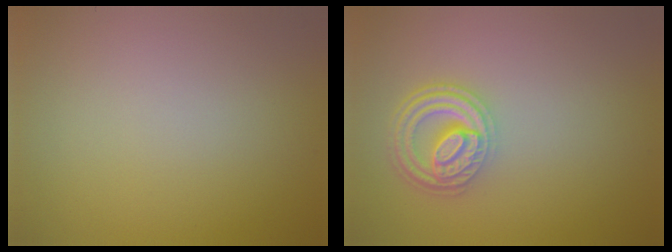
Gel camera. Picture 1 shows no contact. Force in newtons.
{"total": 4.5, "press": 3.5, "slide": 2.7}